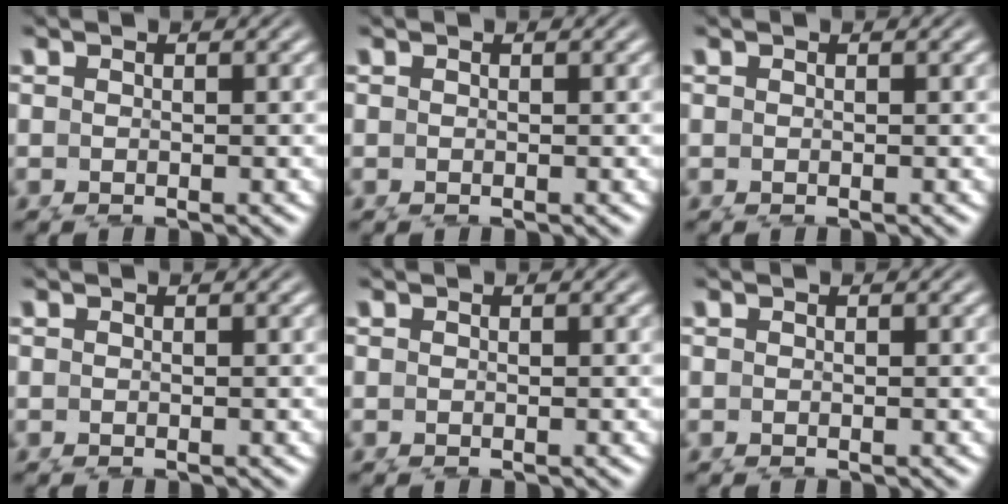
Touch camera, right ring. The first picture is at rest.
{"total": 0.0}
{"total": 0.0}
{"total": 0.0}
{"total": 0.0}
{"total": 0.0}